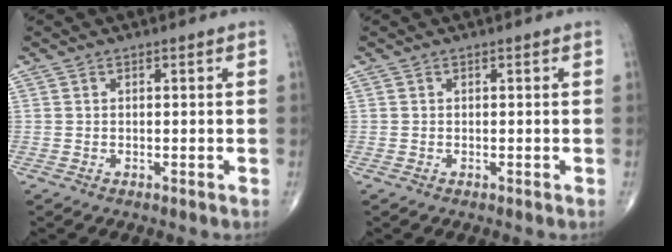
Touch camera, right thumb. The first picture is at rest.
{"total": 0.0}